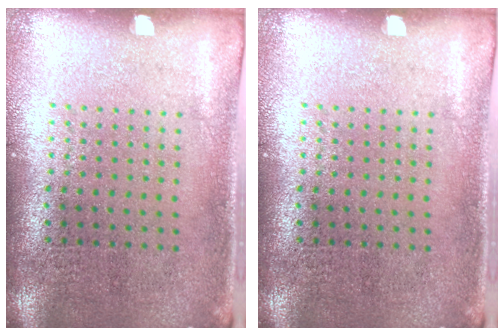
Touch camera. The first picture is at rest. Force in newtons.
{"total": 0.0}